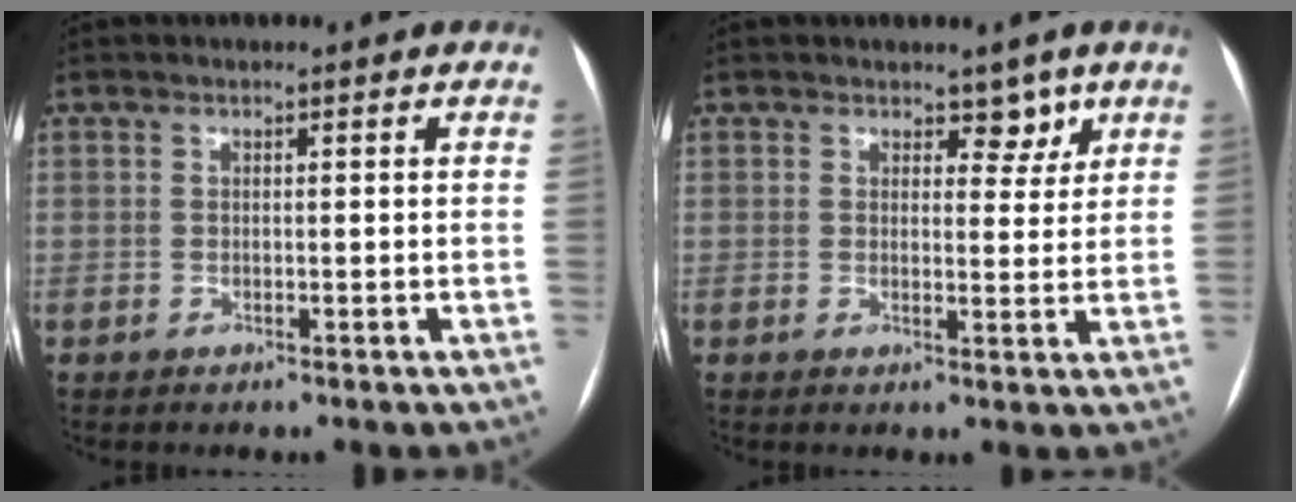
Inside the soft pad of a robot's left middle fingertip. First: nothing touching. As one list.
[{"total": 3.1, "force": [2.2, 1.9, 1.2], "torque": [-0.003, -0.002, 0.029]}]